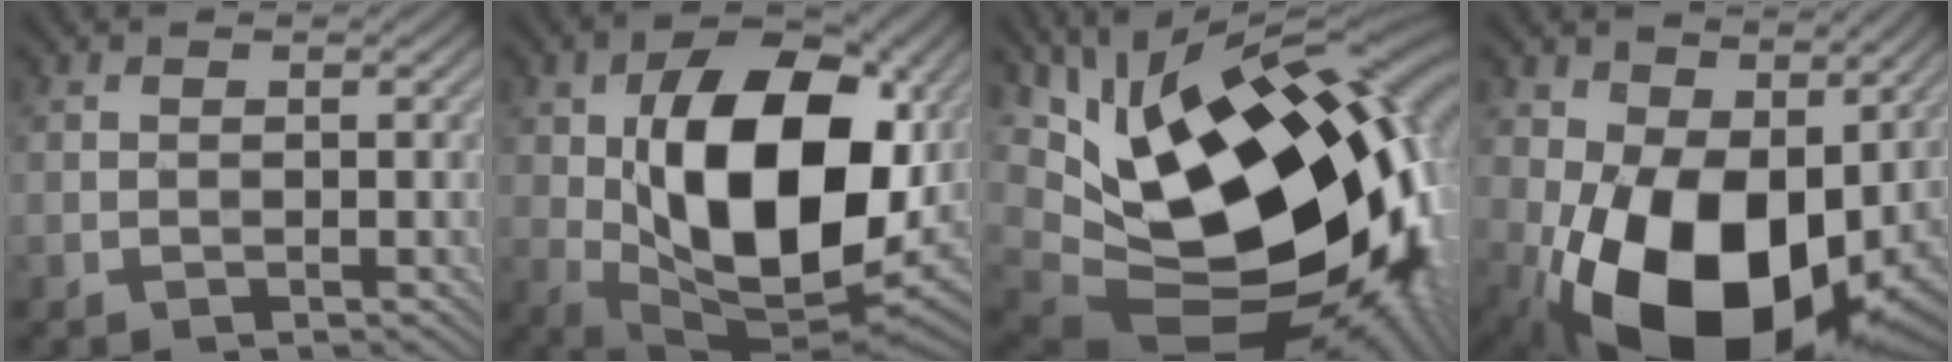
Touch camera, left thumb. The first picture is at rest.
{"total": 17.5, "force": [1.7, 10.4, 14.0], "torque": [-0.241, -0.007, 0.035]}
{"total": 22.1, "force": [3.4, 13.1, 17.4], "torque": [-0.301, 0.000, 0.088]}
{"total": 18.6, "force": [-1.8, 12.2, 14.0], "torque": [-0.250, -0.044, -0.026]}